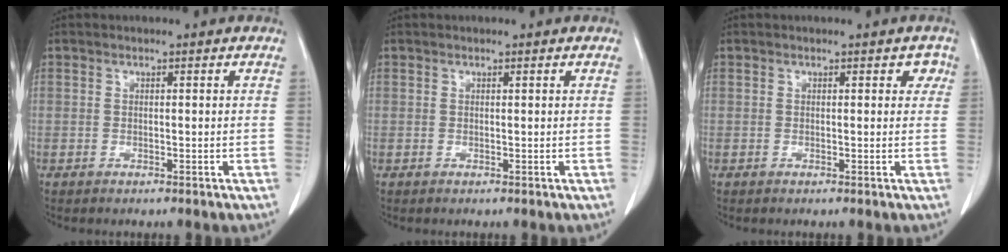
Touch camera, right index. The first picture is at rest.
{"total": 0.0}
{"total": 1.7, "force": [0.7, 1.2, 1.0], "torque": [-0.001, 0.007, 0.003]}